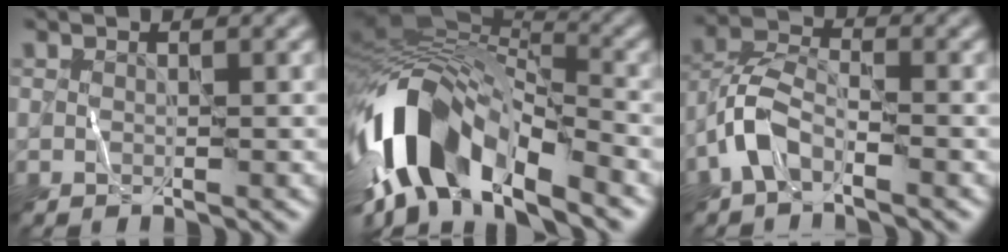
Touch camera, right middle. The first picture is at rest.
{"total": 13.3, "force": [-5.2, 6.1, 10.6], "torque": [-0.201, 0.013, -0.096]}
{"total": 3.8, "force": [-2.3, 1.7, 2.4], "torque": [-0.046, 0.011, -0.058]}